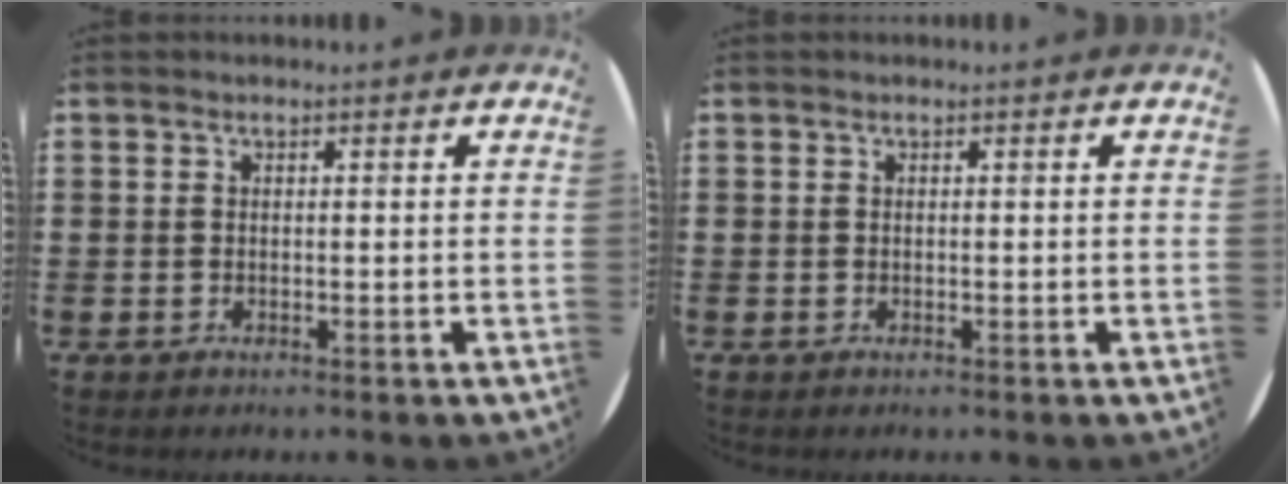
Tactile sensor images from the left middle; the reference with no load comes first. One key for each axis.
{"total": 0.0}